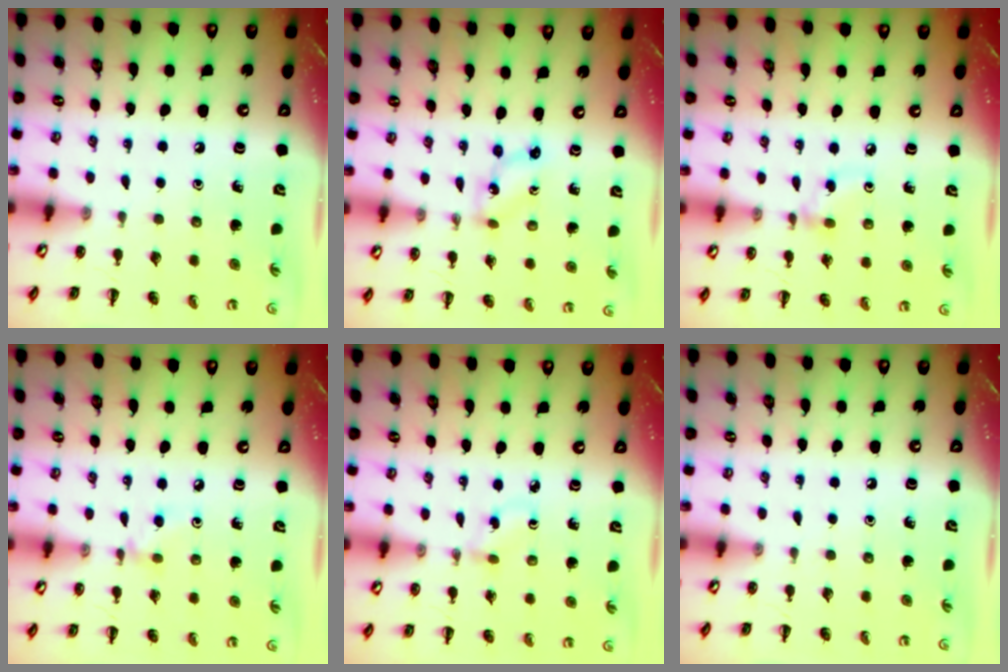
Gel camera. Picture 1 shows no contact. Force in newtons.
{"total": 1.2, "press": 1.2, "slide": 0.1}
{"total": 3.8, "press": 3.5, "slide": 1.4}
{"total": 3.2, "press": 2.9, "slide": 1.2}
{"total": 1.5, "press": 1.3, "slide": 0.8}
{"total": 0.0}